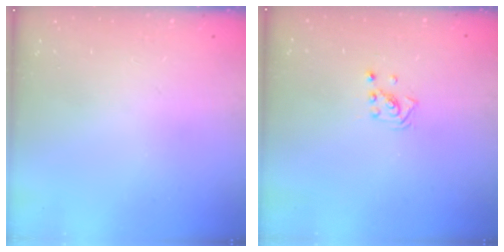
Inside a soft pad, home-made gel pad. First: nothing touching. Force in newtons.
{"total": 1.9, "press": 1.9, "slide": 0.1}